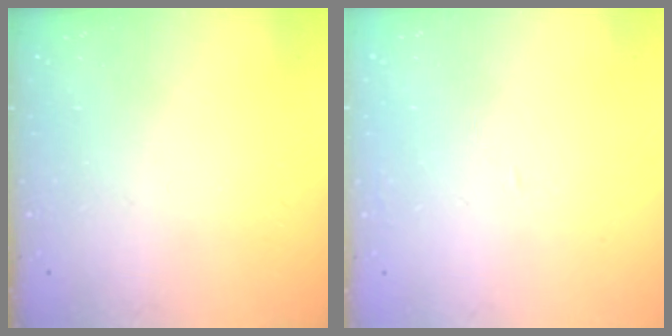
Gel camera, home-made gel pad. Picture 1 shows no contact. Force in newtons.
{"total": 0.9, "press": 0.9, "slide": 0.1}